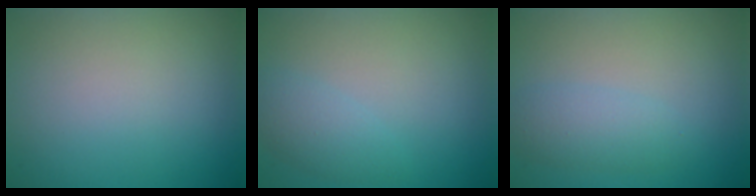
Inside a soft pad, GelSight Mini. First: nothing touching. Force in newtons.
{"total": 2.2, "press": 2.2, "slide": 0.2}
{"total": 2.4, "press": 2.4, "slide": 0.2}